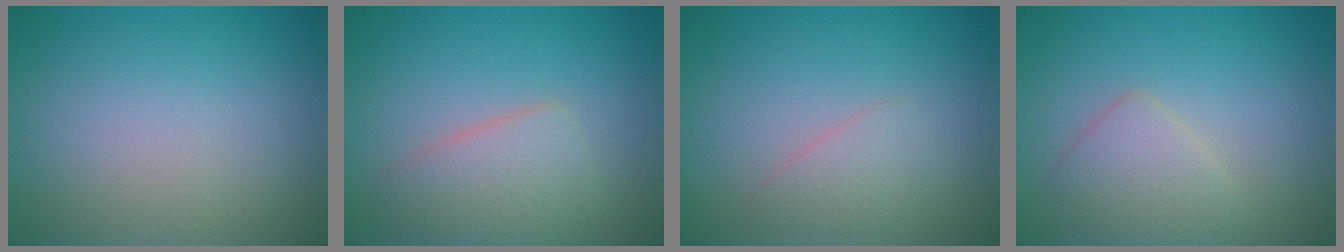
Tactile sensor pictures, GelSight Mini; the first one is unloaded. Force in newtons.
{"total": 3.6, "press": 3.6, "slide": 0.3}
{"total": 1.7, "press": 1.7, "slide": 0.1}
{"total": 2.7, "press": 2.7, "slide": 0.2}